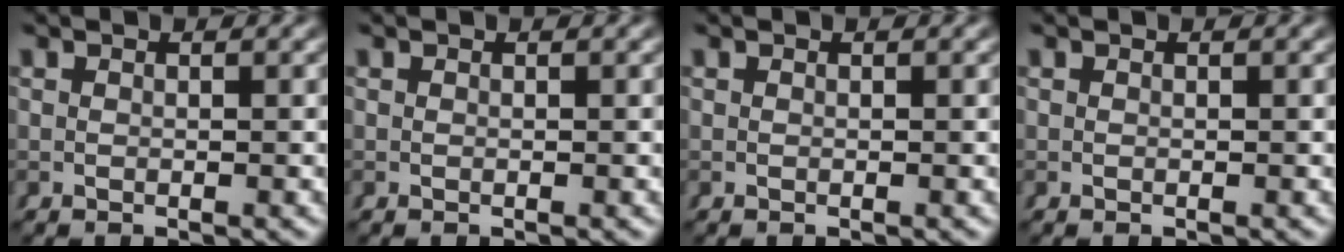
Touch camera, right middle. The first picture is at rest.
{"total": 0.0}
{"total": 0.0}
{"total": 0.0}